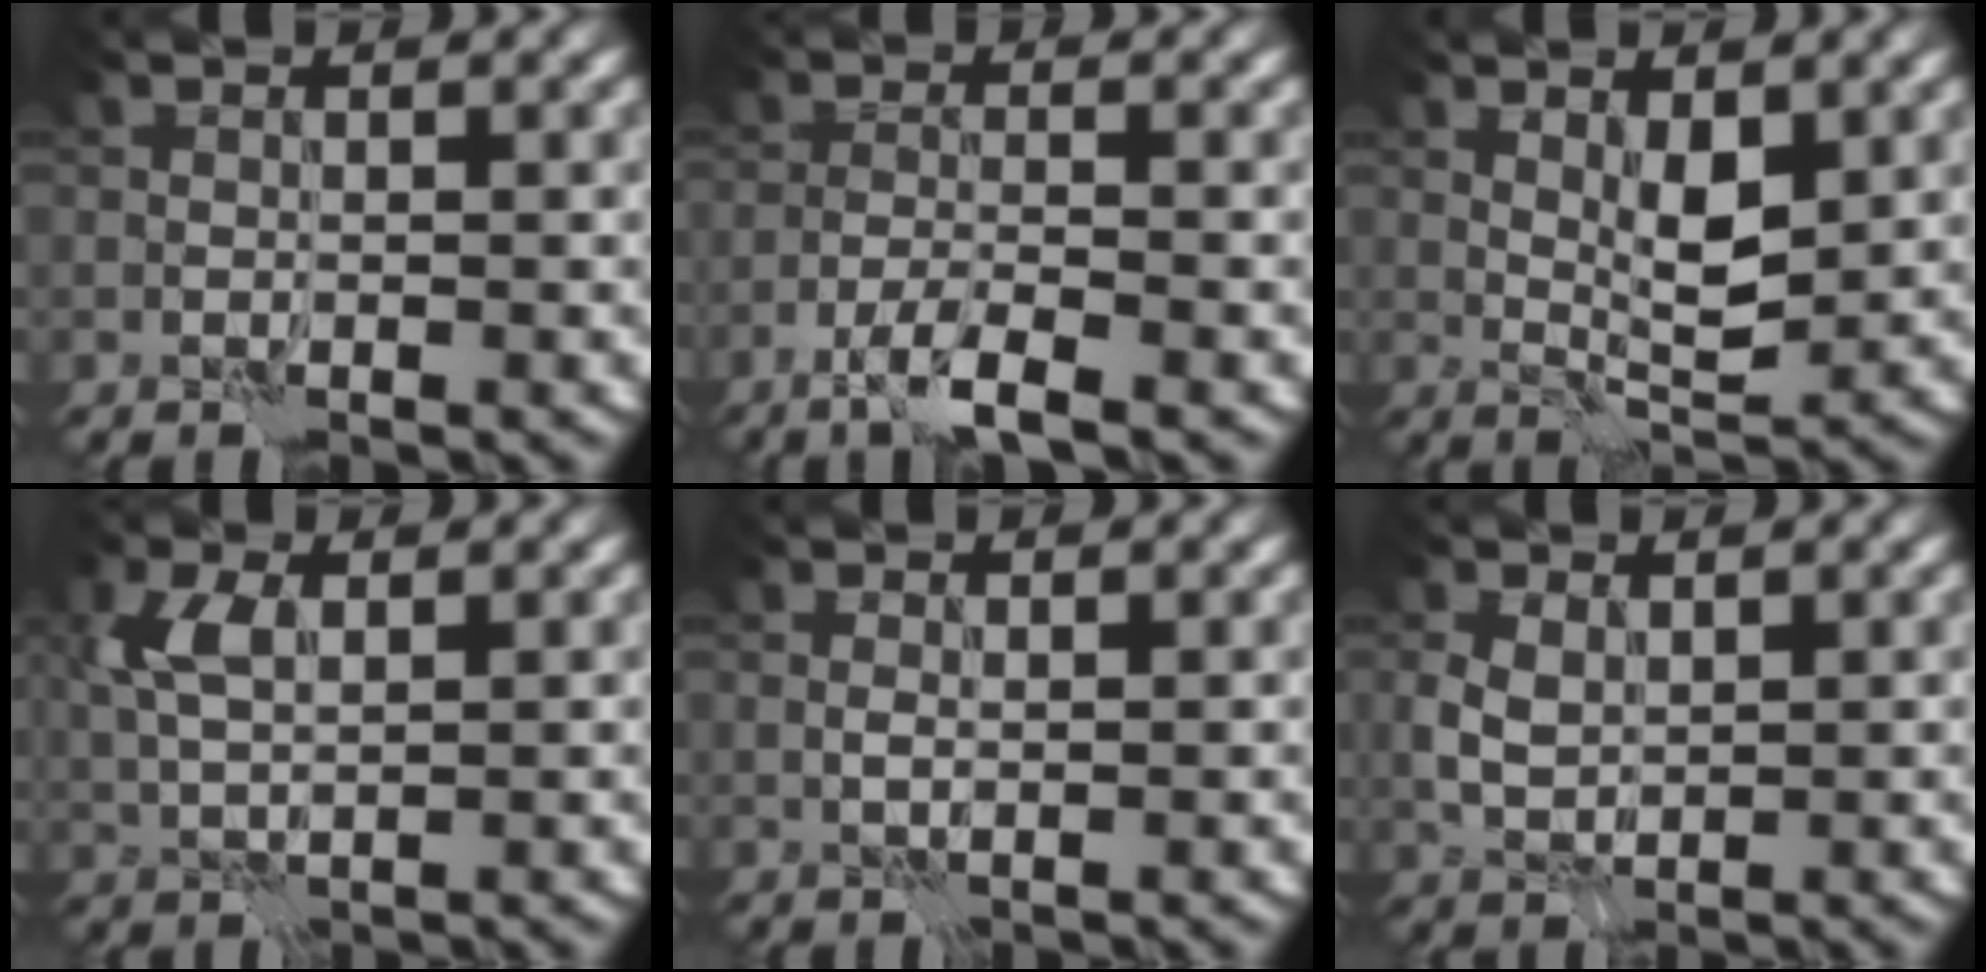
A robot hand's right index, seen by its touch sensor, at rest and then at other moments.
{"total": 3.5, "force": [-2.3, 0.4, 2.6], "torque": [-0.051, 0.000, -0.050]}
{"total": 2.9, "force": [1.3, 1.1, 2.3], "torque": [-0.042, -0.008, 0.026]}
{"total": 3.0, "force": [1.1, 1.5, 2.4], "torque": [-0.059, 0.004, 0.022]}
{"total": 0.5, "force": [0.2, 0.2, 0.4], "torque": [-0.012, -0.003, 0.003]}
{"total": 2.4, "force": [0.8, 1.7, 1.6], "torque": [-0.040, 0.000, 0.018]}